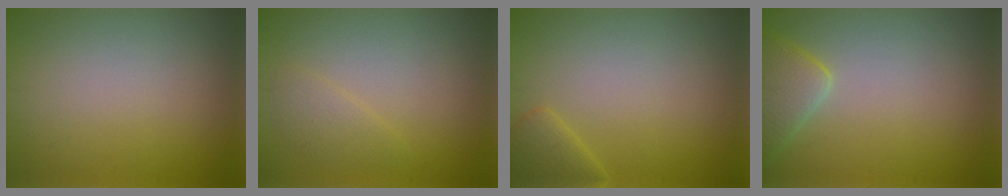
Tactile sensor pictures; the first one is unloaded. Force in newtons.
{"total": 1.5, "press": 1.5, "slide": 0.1}
{"total": 2.0, "press": 2.0, "slide": 0.1}
{"total": 3.3, "press": 3.3, "slide": 0.3}